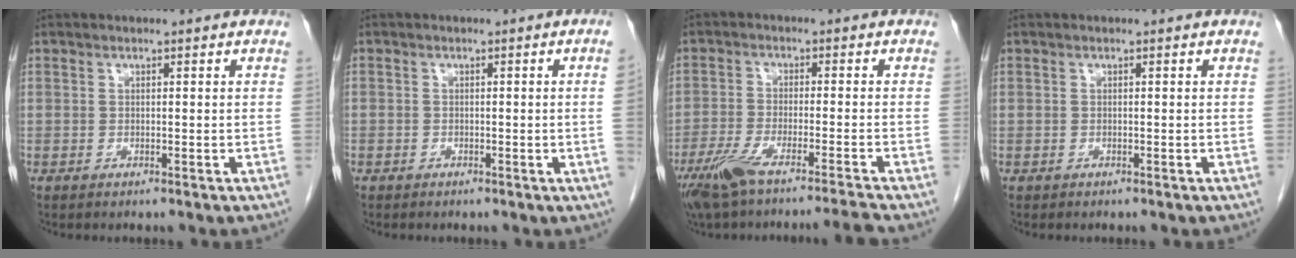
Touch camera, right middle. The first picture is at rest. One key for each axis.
{"total": 1.3, "fx": -0.3, "fy": -0.4, "fz": 1.2, "tx": -0.017, "ty": -0.001, "tz": -0.006}
{"total": 9.5, "fx": -7.7, "fy": -1.0, "fz": 5.5, "tx": -0.096, "ty": -0.021, "tz": -0.131}
{"total": 0.0}